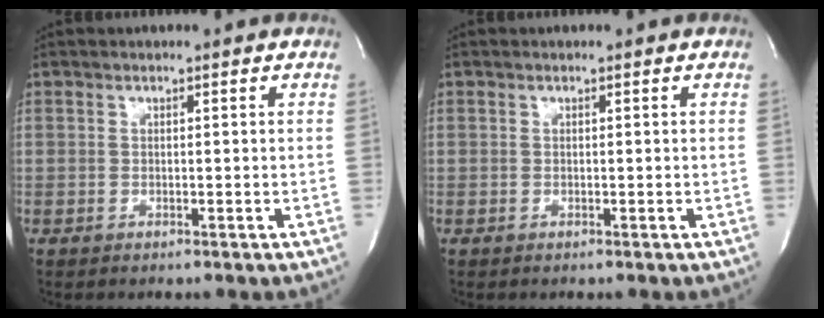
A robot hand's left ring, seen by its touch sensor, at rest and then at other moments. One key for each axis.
{"total": 0.0}